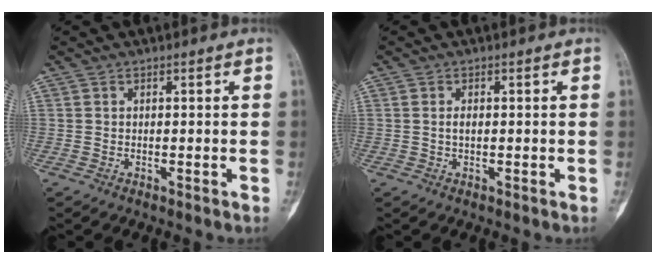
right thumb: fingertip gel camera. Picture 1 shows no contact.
{"total": 1.2, "force": [0.0, 0.6, 1.0], "torque": [-0.015, 0.001, -0.002]}